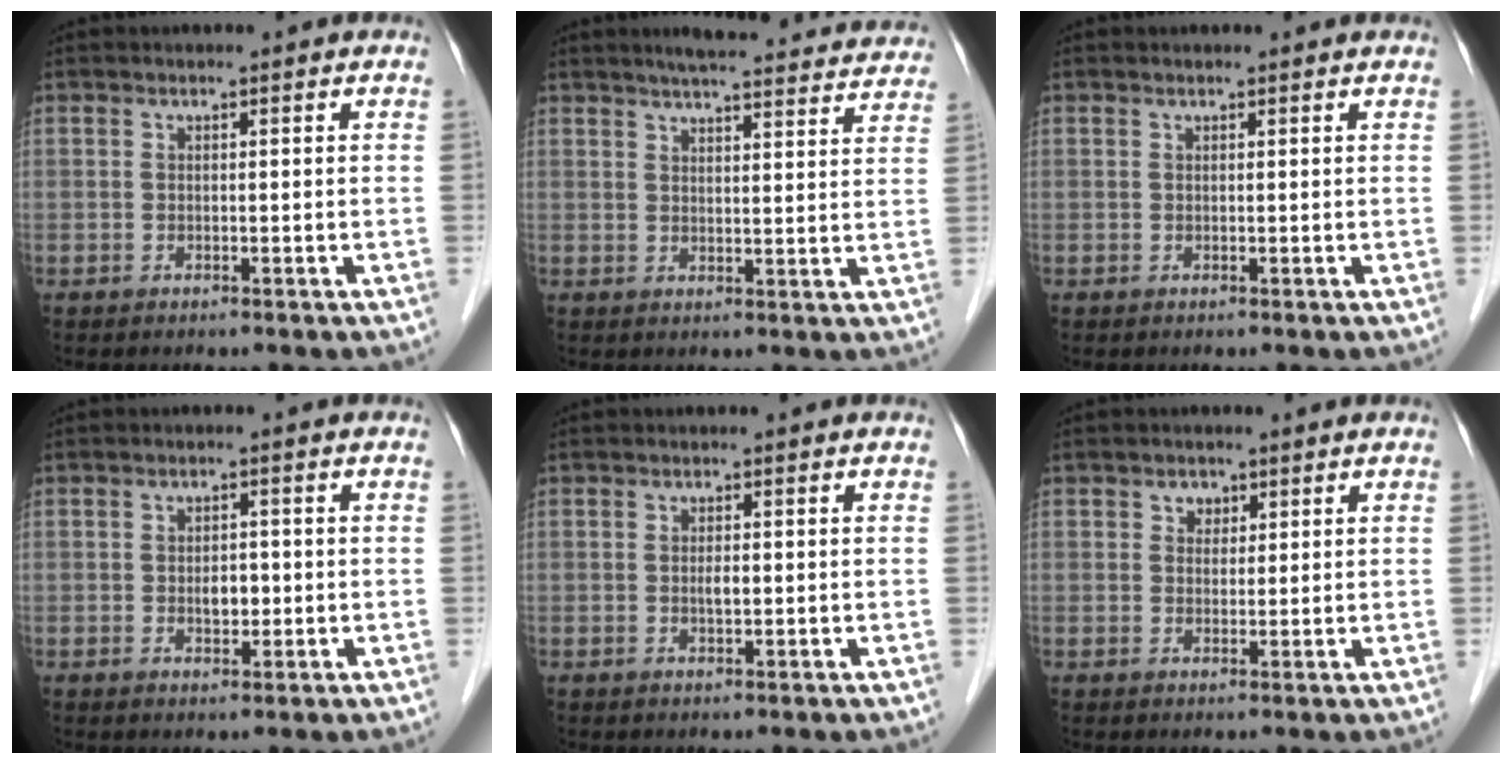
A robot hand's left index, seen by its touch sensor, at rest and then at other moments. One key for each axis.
{"total": 19.6, "fx": 18.2, "fy": 2.3, "fz": 7.1, "tx": -0.087, "ty": 0.002, "tz": 0.218}
{"total": 1.3, "fx": 1.2, "fy": 0.1, "fz": 0.3, "tx": -0.008, "ty": 0.012, "tz": 0.015}
{"total": 2.4, "fx": -0.3, "fy": 1.4, "fz": 1.9, "tx": -0.029, "ty": 0.003, "tz": -0.003}
{"total": 1.2, "fx": 0.0, "fy": 0.3, "fz": 1.1, "tx": -0.021, "ty": 0.000, "tz": 0.000}
{"total": 1.6, "fx": 0.8, "fy": 1.4, "fz": 0.5, "tx": 0.000, "ty": 0.001, "tz": 0.008}